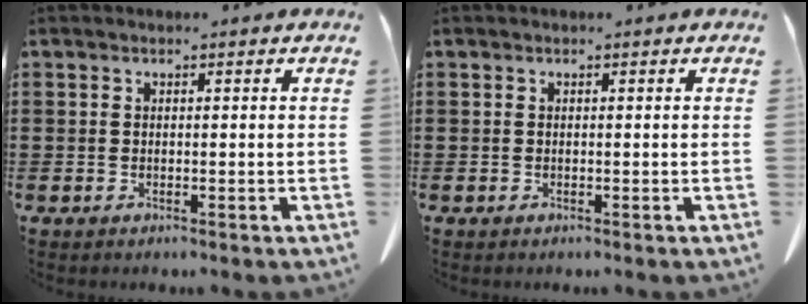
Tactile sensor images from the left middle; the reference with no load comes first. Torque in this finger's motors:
{"motor_torque": [0.07, 0.19, 0.07, -0.01]}